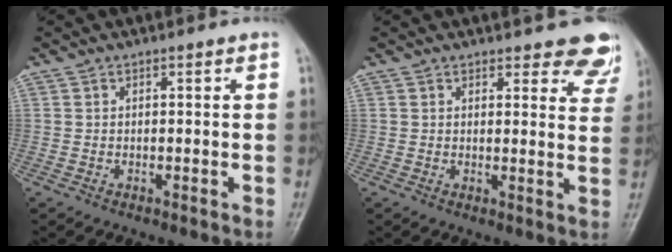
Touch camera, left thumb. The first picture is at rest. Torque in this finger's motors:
{"motor_torque": [0.13, 0.19, 0.09, -0.08, 0.02]}